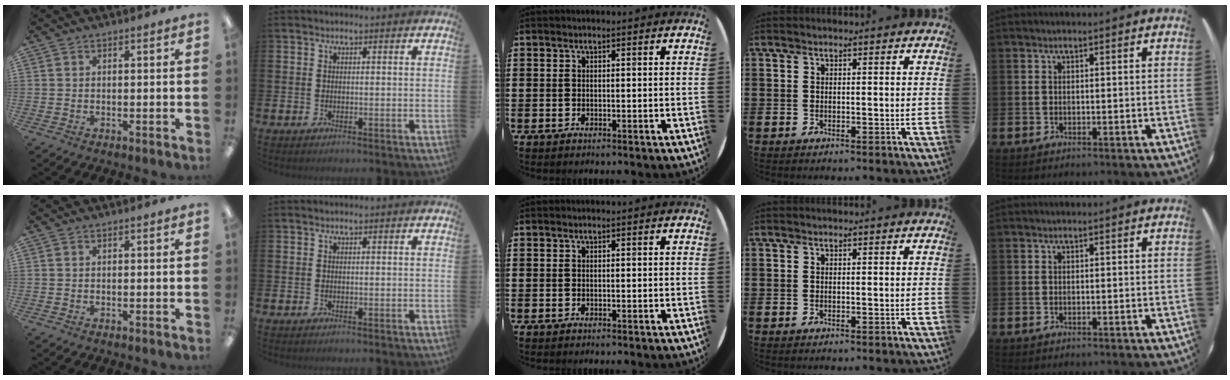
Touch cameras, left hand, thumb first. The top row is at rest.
{}